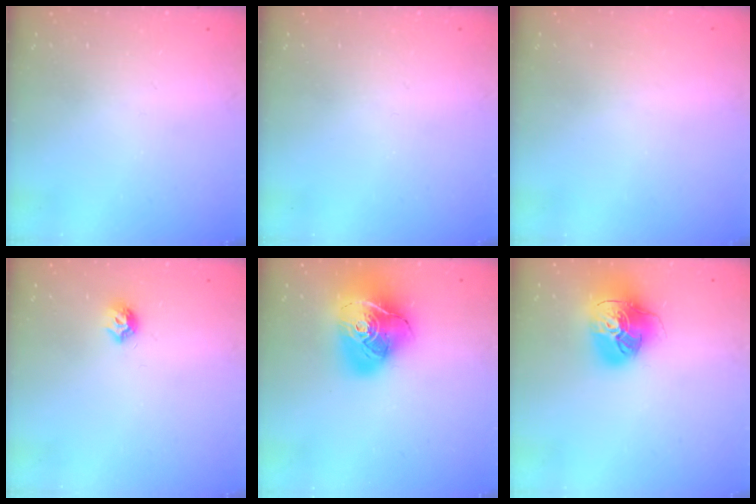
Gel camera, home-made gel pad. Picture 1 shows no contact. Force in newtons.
{"total": 0.0}
{"total": 0.9, "press": 0.9, "slide": 0.1}
{"total": 6.3, "press": 6.3, "slide": 0.1}
{"total": 22.2, "press": 22.0, "slide": 2.8}
{"total": 19.5, "press": 19.4, "slide": 2.2}